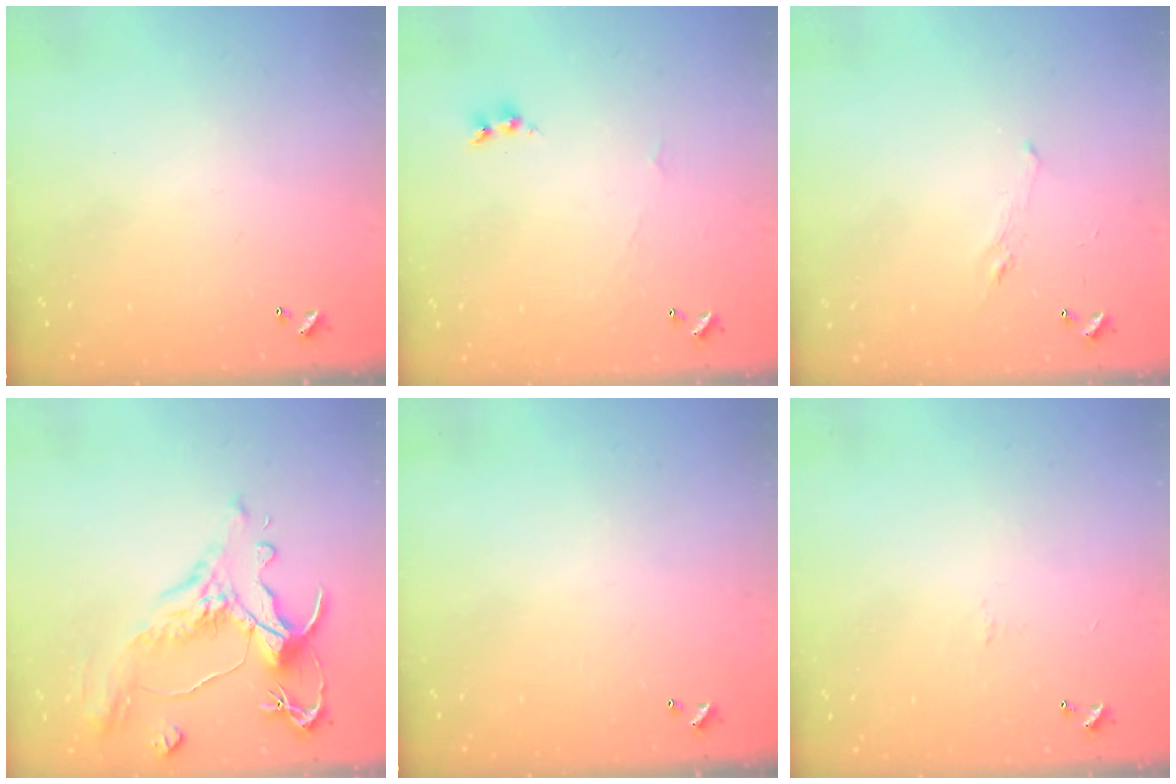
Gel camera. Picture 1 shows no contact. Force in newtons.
{"total": 1.7, "press": 1.6, "slide": 0.6}
{"total": 0.8, "press": 0.1, "slide": 0.8}
{"total": 1.6, "press": 0.0, "slide": 1.6}
{"total": 0.0}
{"total": 0.0}